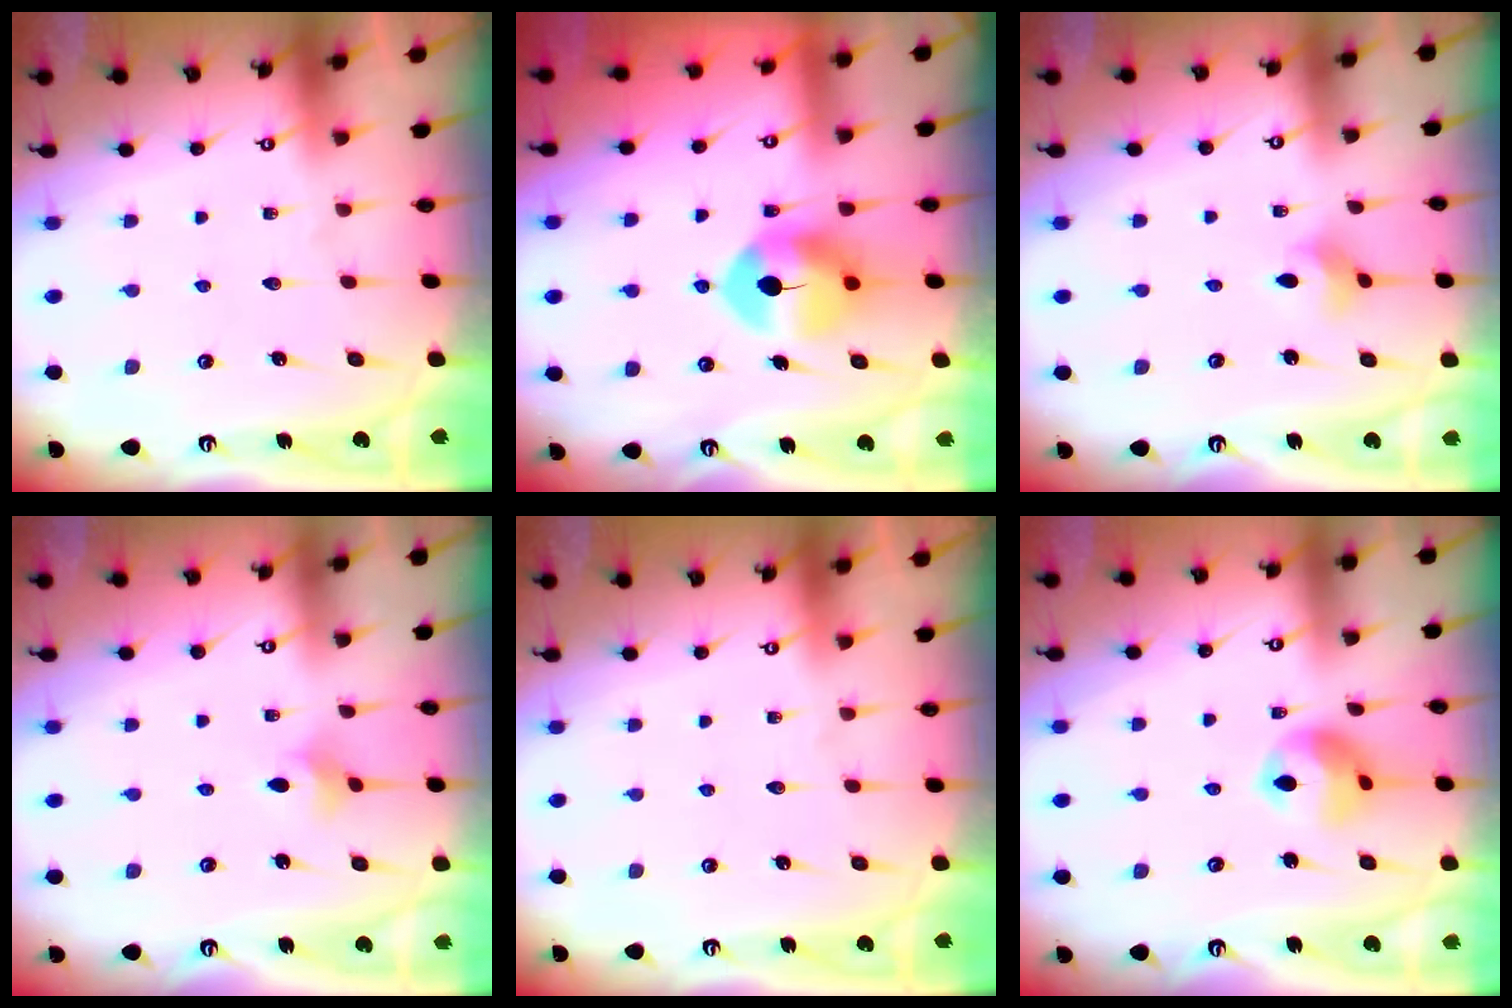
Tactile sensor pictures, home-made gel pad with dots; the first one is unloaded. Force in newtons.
{"total": 8.7, "press": 8.6, "slide": 1.4}
{"total": 3.0, "press": 2.9, "slide": 0.7}
{"total": 2.8, "press": 2.8, "slide": 0.6}
{"total": 0.0}
{"total": 9.6, "press": 9.6, "slide": 0.7}